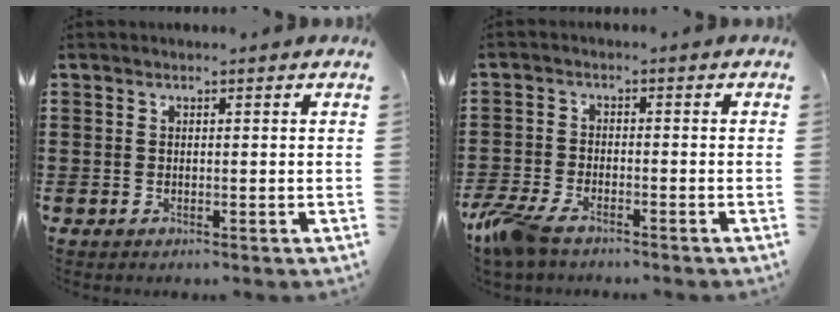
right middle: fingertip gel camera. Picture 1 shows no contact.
{"total": 5.3, "force": [-4.0, 1.6, 3.0], "torque": [-0.088, -0.010, -0.086]}